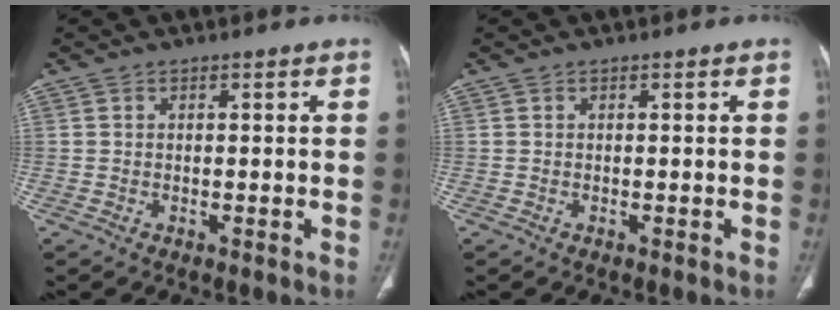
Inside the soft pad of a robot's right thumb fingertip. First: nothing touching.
{"total": 0.0}